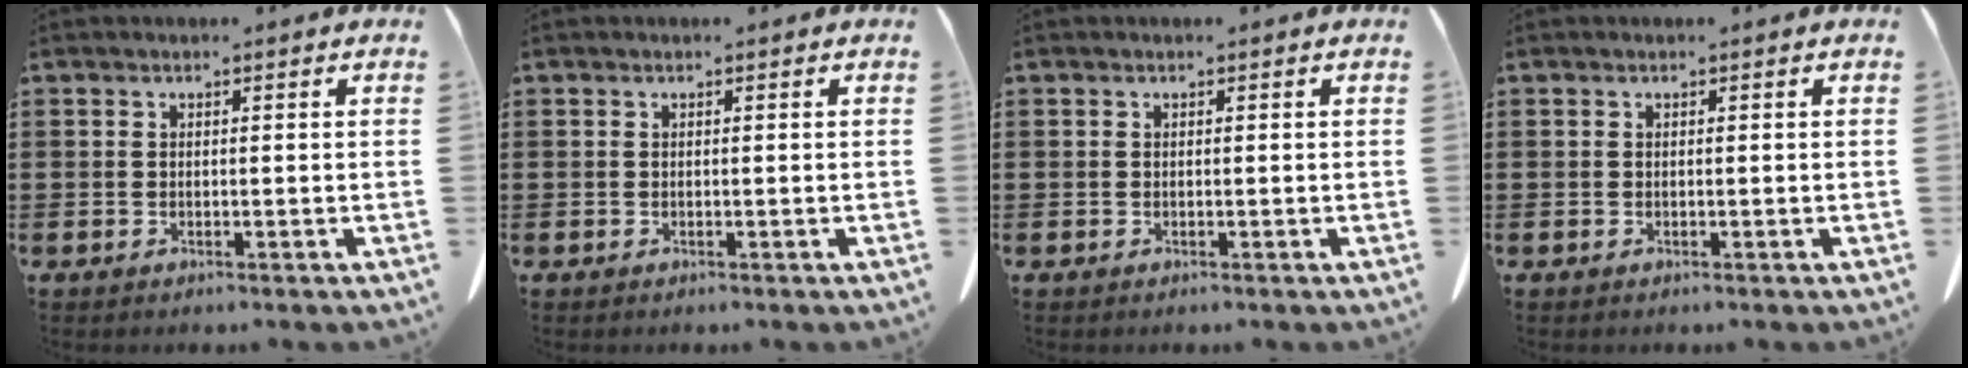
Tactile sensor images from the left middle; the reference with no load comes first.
{"total": 0.0}
{"total": 0.0}
{"total": 0.0}